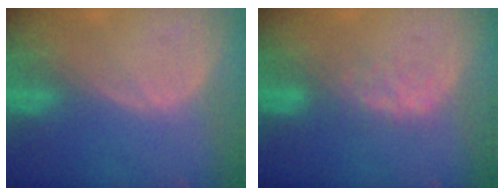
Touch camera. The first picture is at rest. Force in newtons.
{"total": 3.2, "press": 3.2, "slide": 0.5}